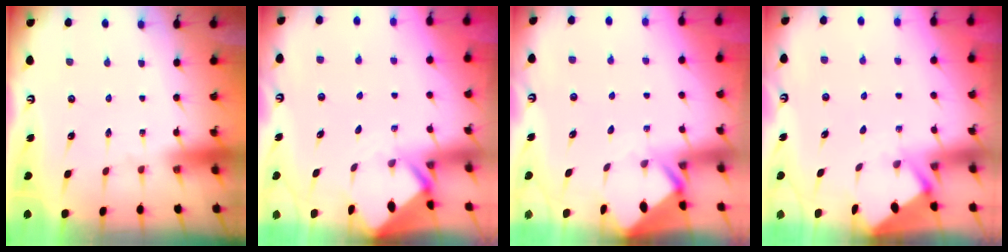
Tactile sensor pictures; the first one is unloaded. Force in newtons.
{"total": 2.9, "press": 2.9, "slide": 0.1}
{"total": 3.7, "press": 3.6, "slide": 0.3}
{"total": 2.7, "press": 2.7, "slide": 0.2}